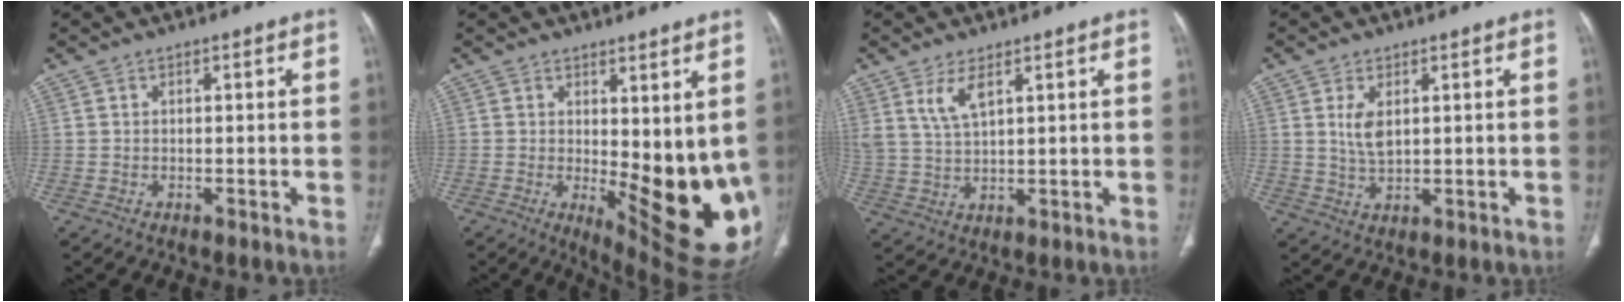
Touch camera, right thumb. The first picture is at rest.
{"total": 15.3, "force": [-0.2, 5.6, 14.2], "torque": [-0.173, -0.039, 0.018]}
{"total": 5.3, "force": [3.0, 1.9, 4.0], "torque": [-0.083, -0.017, 0.070]}
{"total": 4.3, "force": [1.3, 2.0, 3.6], "torque": [-0.070, -0.010, 0.034]}